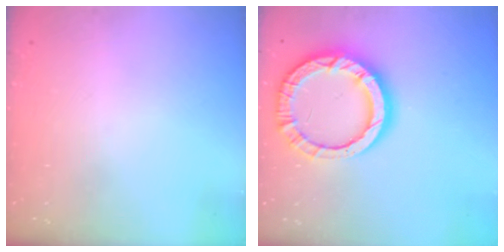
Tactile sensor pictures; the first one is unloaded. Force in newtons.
{"total": 16.4, "press": 16.3, "slide": 1.9}